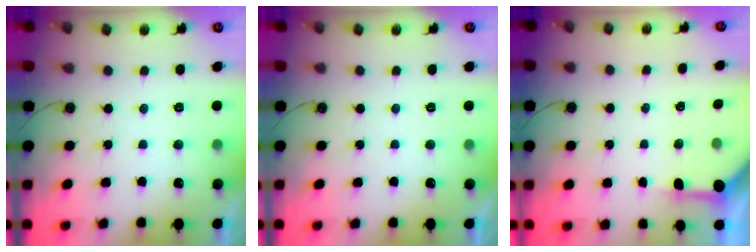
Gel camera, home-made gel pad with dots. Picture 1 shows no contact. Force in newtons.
{"total": 0.0}
{"total": 3.8, "press": 3.8, "slide": 0.4}